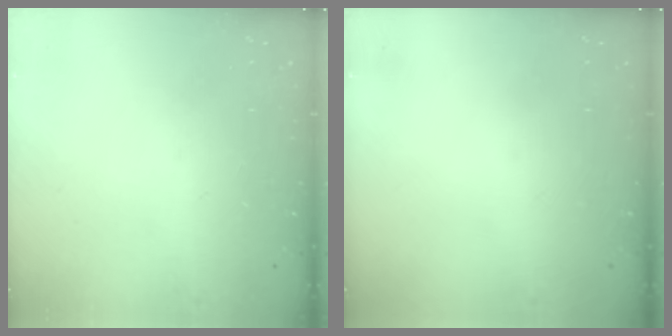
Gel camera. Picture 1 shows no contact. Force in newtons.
{"total": 0.0}